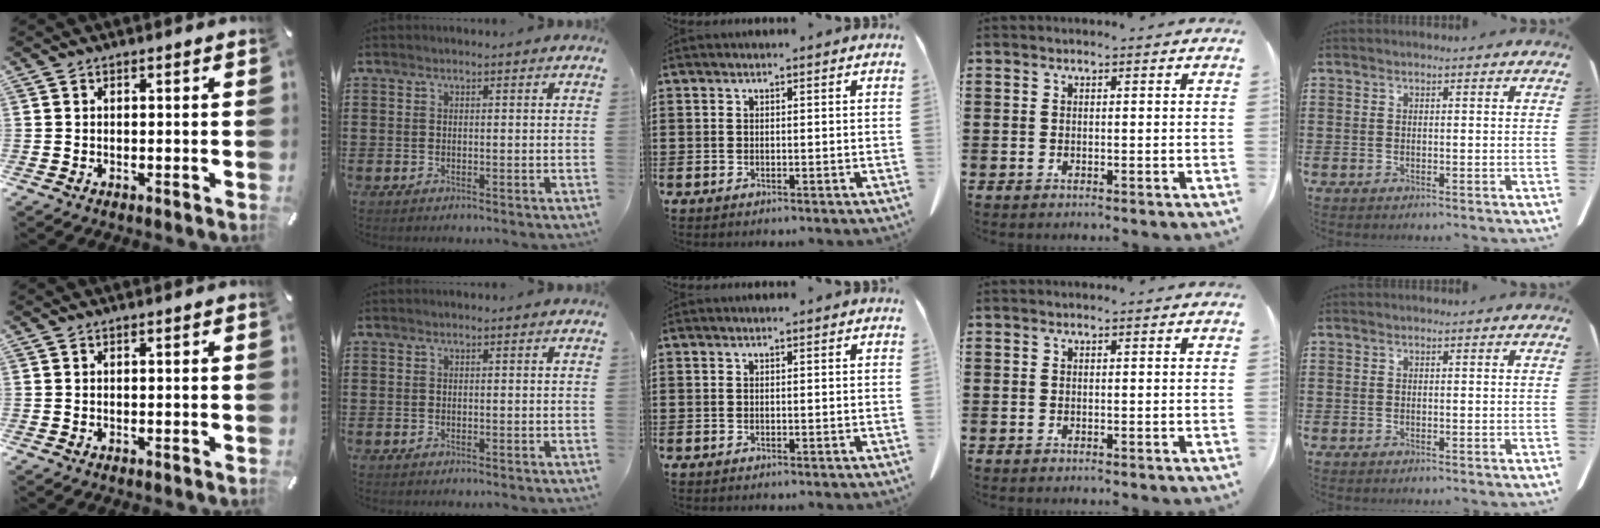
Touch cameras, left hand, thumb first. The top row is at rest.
{}